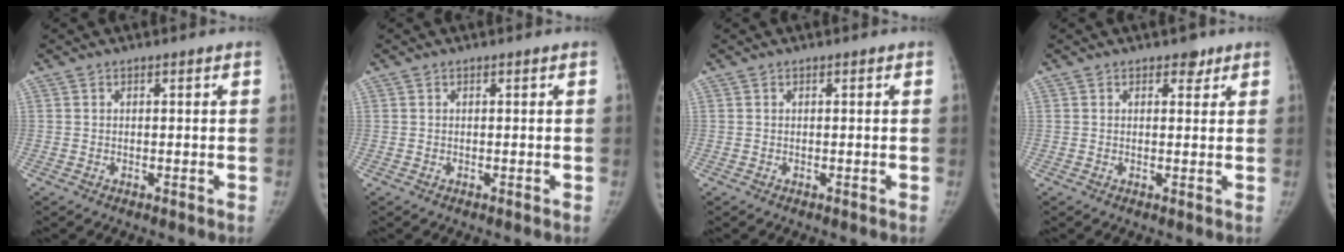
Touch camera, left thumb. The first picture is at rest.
{"total": 0.0}
{"total": 0.0}
{"total": 2.1, "force": [1.4, 1.3, 0.8], "torque": [0.005, -0.007, 0.016]}